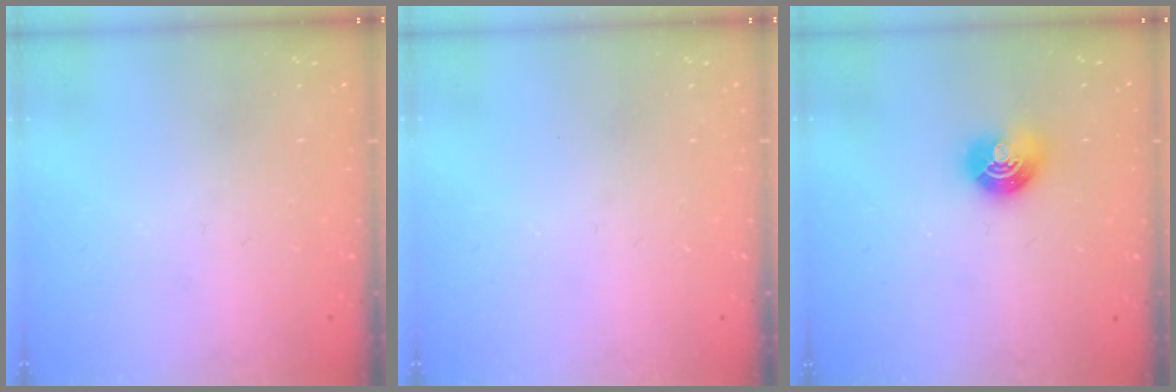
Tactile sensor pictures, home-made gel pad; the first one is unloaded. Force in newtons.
{"total": 0.0}
{"total": 8.1, "press": 8.0, "slide": 1.1}